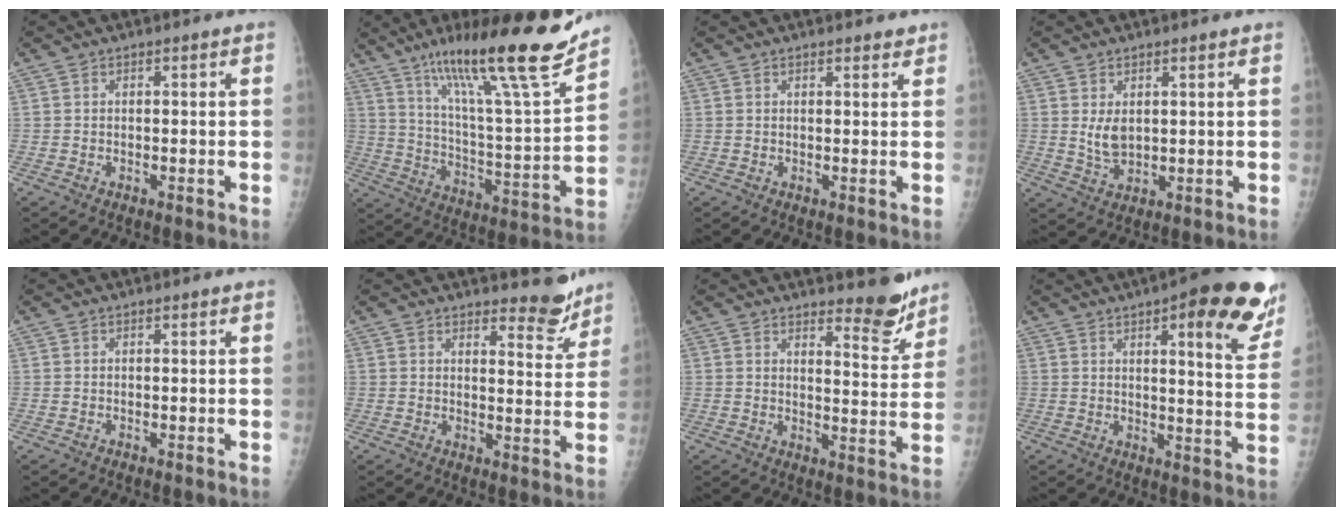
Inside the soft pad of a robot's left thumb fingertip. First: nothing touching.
{"total": 24.3, "force": [16.8, 2.8, 17.3], "torque": [-0.259, -0.067, 0.280]}
{"total": 1.8, "force": [1.5, 0.6, 0.7], "torque": [-0.002, -0.006, 0.019]}
{"total": 4.2, "force": [1.3, 2.5, 3.1], "torque": [-0.051, -0.017, 0.033]}
{"total": 0.0}
{"total": 5.9, "force": [5.3, 1.8, 1.8], "torque": [-0.002, -0.050, 0.071]}
{"total": 7.3, "force": [6.3, 1.6, 3.2], "torque": [-0.021, -0.059, 0.090]}
{"total": 18.3, "force": [9.9, 4.9, 14.6], "torque": [-0.152, -0.042, 0.120]}